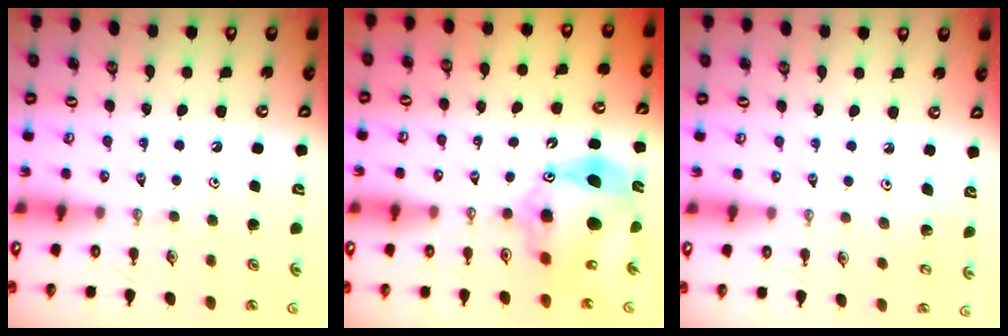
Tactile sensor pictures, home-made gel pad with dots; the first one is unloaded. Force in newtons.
{"total": 15.4, "press": 15.3, "slide": 1.6}
{"total": 3.2, "press": 3.2, "slide": 0.2}